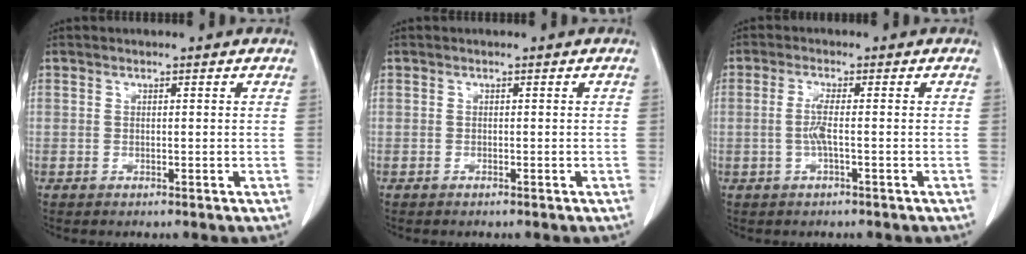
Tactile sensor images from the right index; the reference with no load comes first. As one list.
[{"total": 0.0}, {"total": 2.8, "force": [-0.4, 0.0, 2.7], "torque": [-0.061, -0.001, -0.011]}]